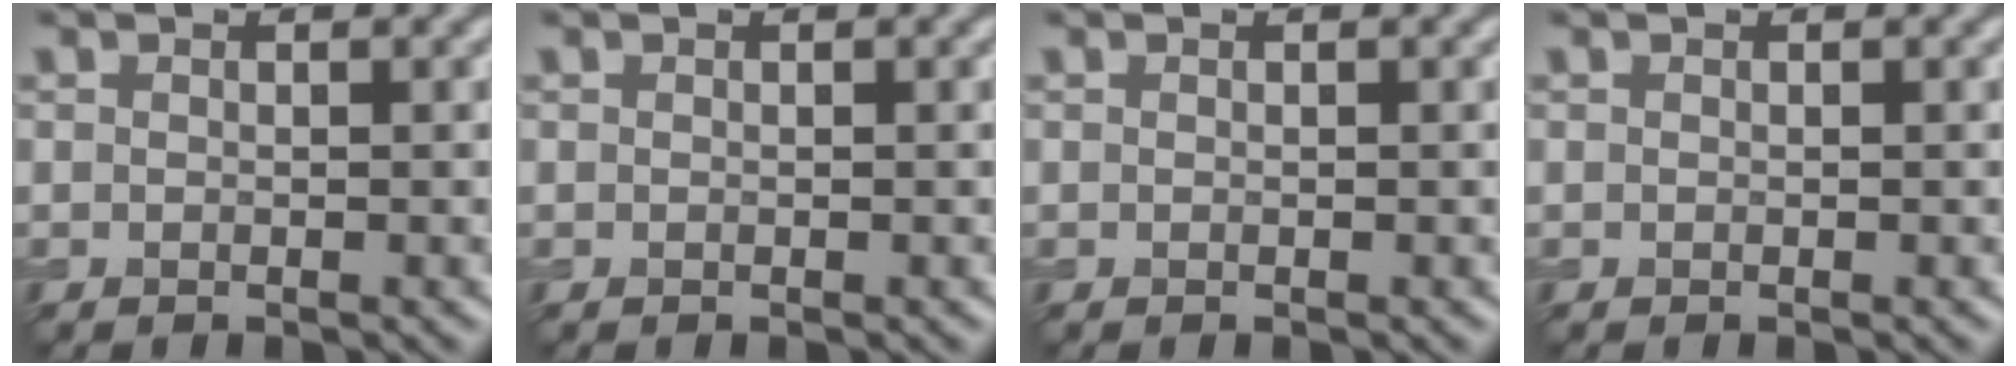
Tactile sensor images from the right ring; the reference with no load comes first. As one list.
[{"total": 0.0}, {"total": 0.0}, {"total": 0.0}]